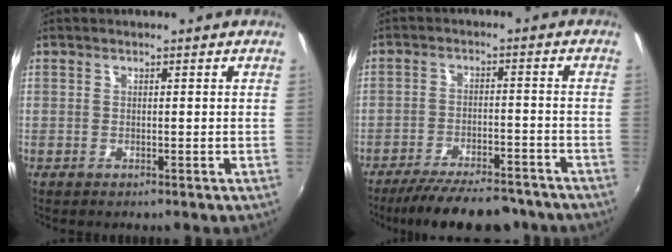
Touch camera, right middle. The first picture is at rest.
{"total": 15.5, "force": [-13.2, 4.1, 7.0], "torque": [-0.139, -0.012, -0.187]}